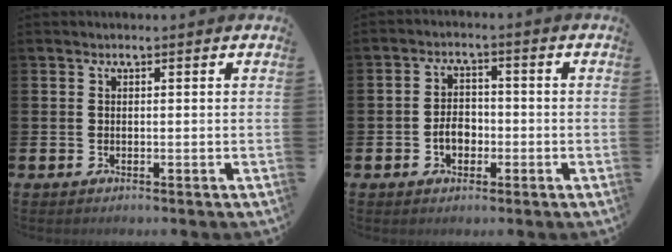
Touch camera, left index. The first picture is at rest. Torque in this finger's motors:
{"motor_torque": [0.33, 0.26, 0.04, 0.06]}